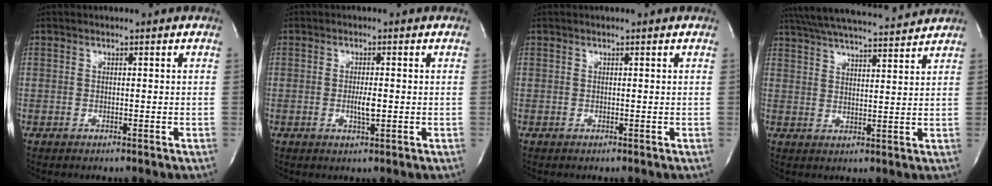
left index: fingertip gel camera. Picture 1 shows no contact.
{"total": 2.5, "force": [-0.4, 0.5, 2.5], "torque": [-0.049, -0.003, -0.006]}
{"total": 0.0}
{"total": 16.6, "force": [15.4, 1.1, 6.3], "torque": [-0.117, 0.025, 0.225]}